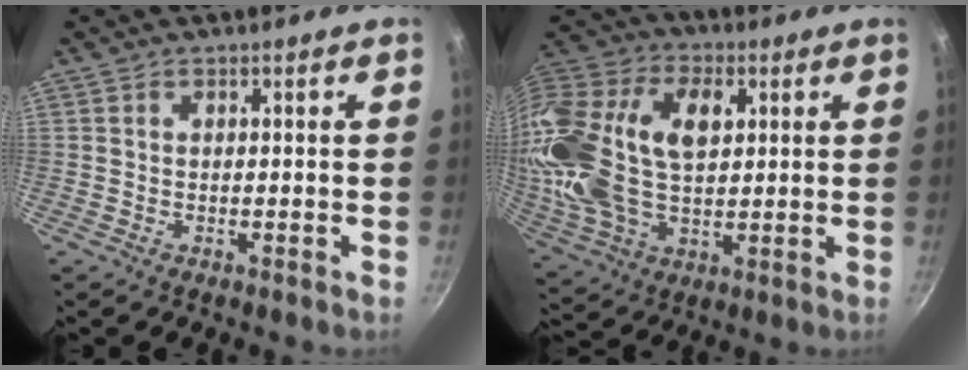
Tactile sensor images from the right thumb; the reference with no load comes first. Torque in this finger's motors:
{"motor_torque": [2.42, 2.59, 1.32, -1.01, 0.42]}